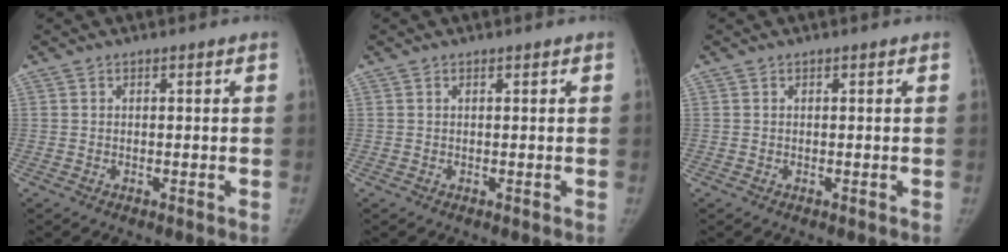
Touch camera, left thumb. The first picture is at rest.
{"total": 0.0}
{"total": 0.0}